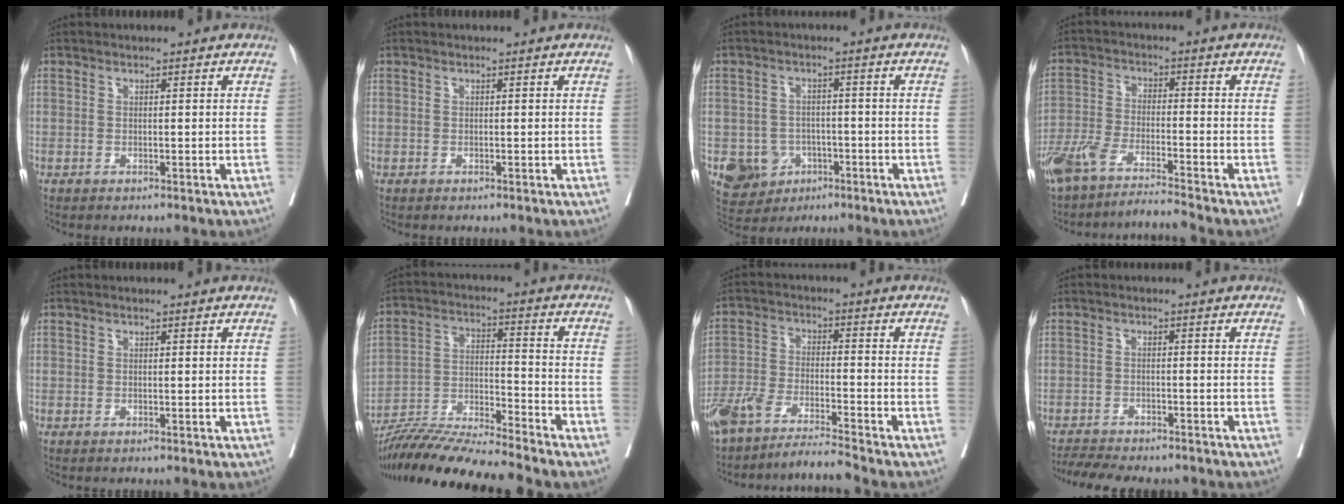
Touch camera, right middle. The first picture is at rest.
{"total": 0.0}
{"total": 6.7, "force": [-2.7, 5.9, 1.7], "torque": [-0.028, 0.006, -0.032]}
{"total": 8.1, "force": [-7.2, -0.7, 3.6], "torque": [-0.066, -0.010, -0.134]}
{"total": 0.0}
{"total": 13.6, "force": [-12.5, -1.7, 5.1], "torque": [-0.083, -0.004, -0.229]}
{"total": 8.1, "force": [-7.4, -1.0, 3.2], "torque": [-0.058, -0.009, -0.136]}
{"total": 9.9, "force": [-9.1, 1.8, 3.5], "torque": [-0.053, -0.001, -0.130]}